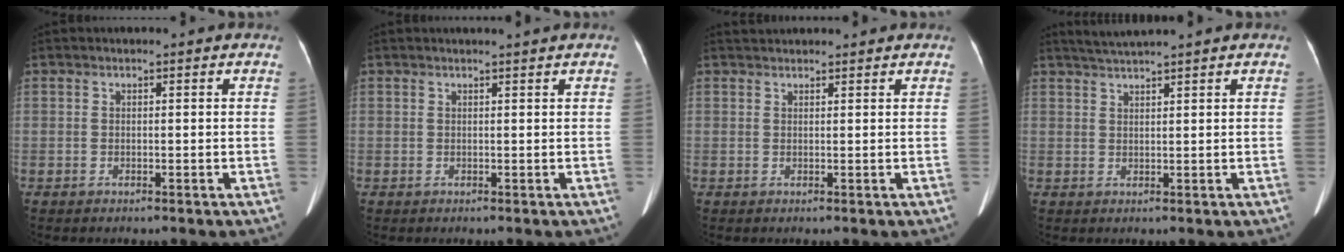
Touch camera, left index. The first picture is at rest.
{"total": 2.2, "force": [2.0, -0.6, 0.8], "torque": [-0.011, 0.006, 0.029]}
{"total": 3.4, "force": [3.3, 0.4, 0.6], "torque": [-0.014, 0.034, 0.052]}
{"total": 3.7, "force": [3.3, -1.0, 1.2], "torque": [-0.022, 0.018, 0.063]}